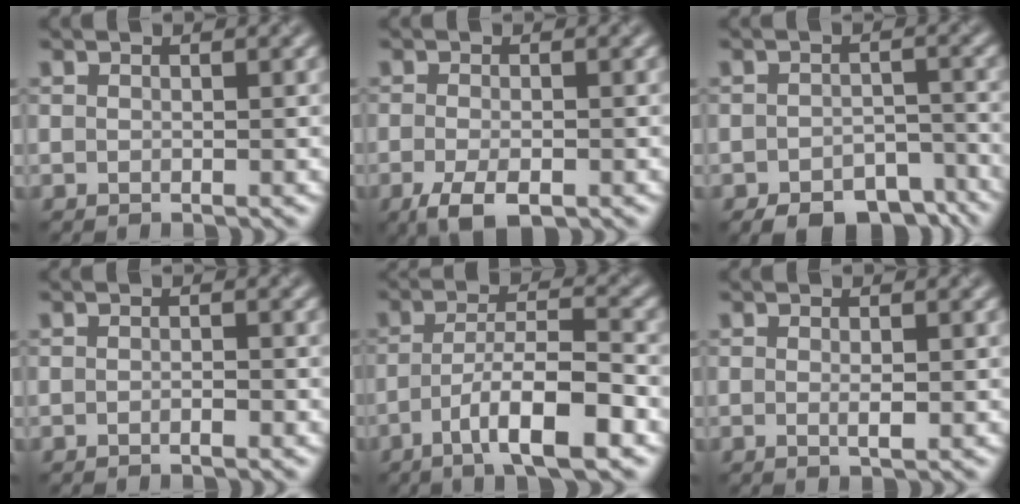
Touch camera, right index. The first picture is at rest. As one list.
[{"total": 3.7, "force": [-2.0, 1.4, 2.8], "torque": [-0.060, -0.003, -0.036]}, {"total": 6.9, "force": [-5.3, 3.1, 3.1], "torque": [-0.039, -0.016, -0.073]}, {"total": 0.6, "force": [-0.4, 0.0, 0.5], "torque": [-0.011, 0.003, -0.006]}, {"total": 7.7, "force": [-3.8, 1.6, 6.5], "torque": [-0.109, 0.012, -0.067]}, {"total": 1.1, "force": [-0.1, 0.1, 1.0], "torque": [-0.022, 0.000, -0.001]}]